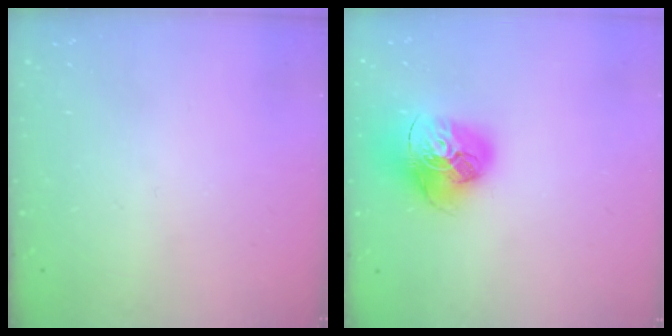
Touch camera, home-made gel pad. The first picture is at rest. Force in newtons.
{"total": 16.7, "press": 16.6, "slide": 1.8}